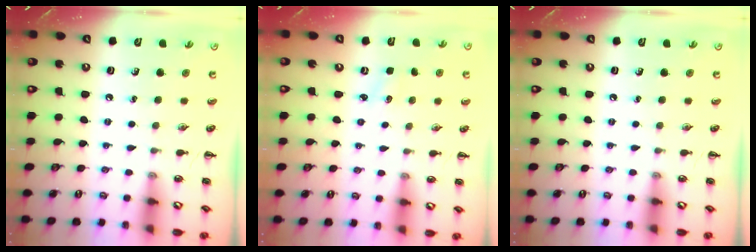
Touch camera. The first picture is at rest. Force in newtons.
{"total": 1.8, "press": 1.7, "slide": 0.5}
{"total": 0.0}